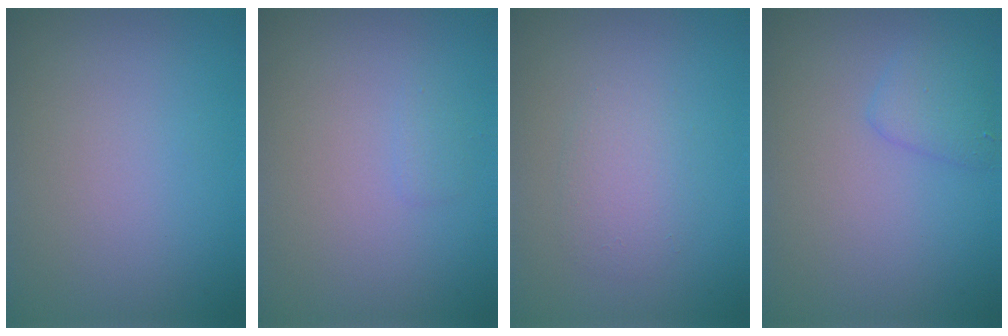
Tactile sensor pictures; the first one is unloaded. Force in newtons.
{"total": 0.6, "press": 0.6, "slide": 0.0}
{"total": 2.0, "press": 2.0, "slide": 0.0}
{"total": 1.8, "press": 1.8, "slide": 0.2}